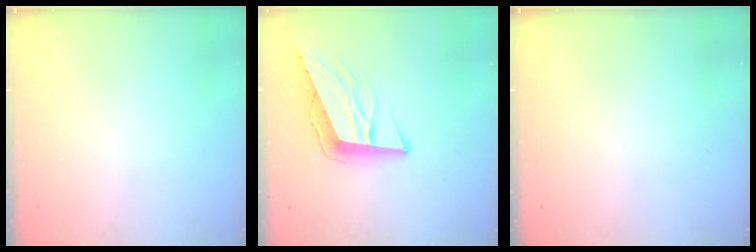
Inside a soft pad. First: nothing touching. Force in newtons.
{"total": 12.4, "press": 11.9, "slide": 3.6}
{"total": 0.0}